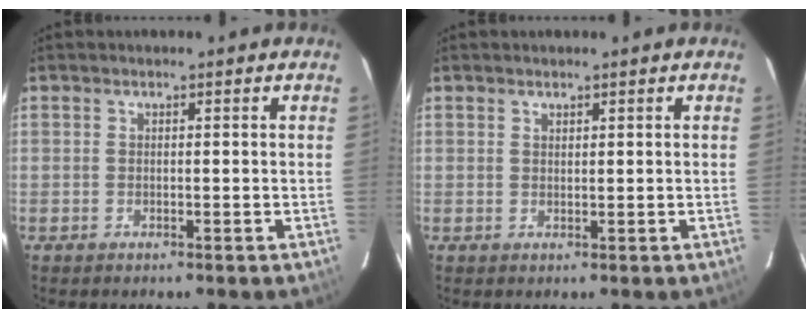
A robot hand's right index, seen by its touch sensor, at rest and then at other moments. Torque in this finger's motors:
{"motor_torque": [-0.03, 0.08, -0.03, -0.01]}